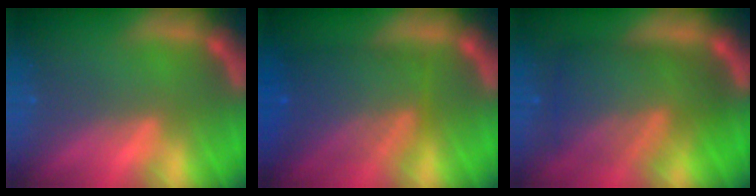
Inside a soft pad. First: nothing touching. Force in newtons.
{"total": 8.0}
{"total": 9.4}